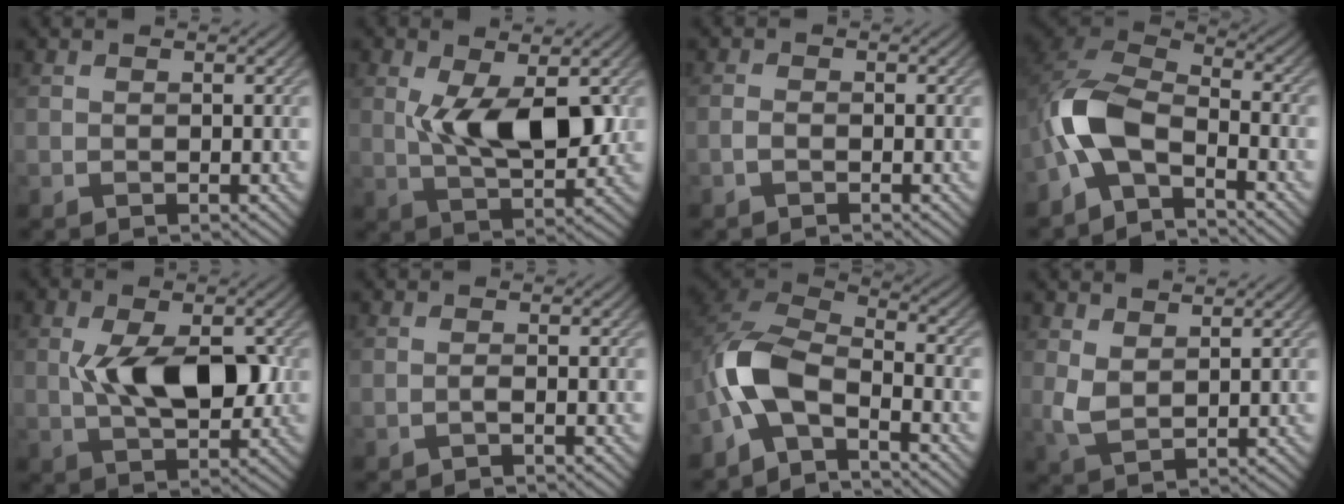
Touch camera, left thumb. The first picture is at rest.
{"total": 8.9, "force": [1.3, 4.2, 7.7], "torque": [-0.152, -0.006, 0.028]}
{"total": 1.1, "force": [-0.7, 0.4, 0.7], "torque": [-0.017, 0.001, -0.017]}
{"total": 9.5, "force": [-4.3, 4.7, 7.0], "torque": [-0.148, 0.008, -0.106]}
{"total": 8.9, "force": [0.5, 4.7, 7.6], "torque": [-0.152, -0.004, 0.014]}
{"total": 0.7, "force": [-0.3, 0.1, 0.6], "torque": [-0.014, 0.002, -0.008]}
{"total": 9.4, "force": [-4.4, 4.6, 7.0], "torque": [-0.145, 0.007, -0.108]}
{"total": 3.2, "force": [1.7, 1.6, 2.2], "torque": [-0.060, -0.003, 0.038]}